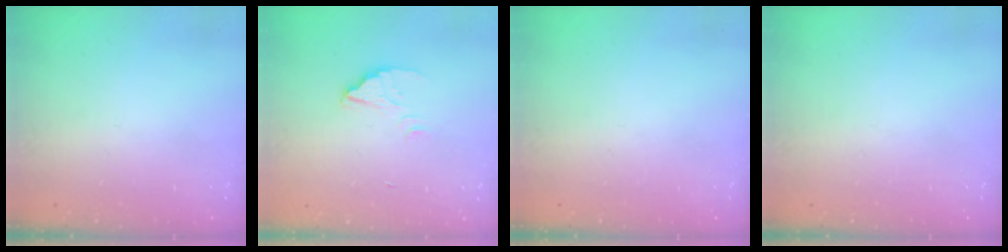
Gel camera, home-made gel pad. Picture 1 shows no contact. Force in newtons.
{"total": 2.1, "press": 2.1, "slide": 0.1}
{"total": 0.0}
{"total": 0.0}